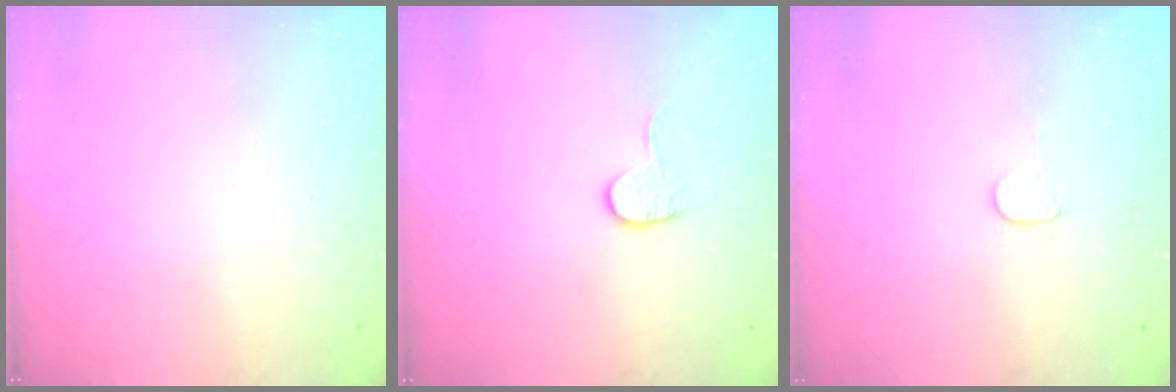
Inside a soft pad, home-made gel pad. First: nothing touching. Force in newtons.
{"total": 3.8, "press": 3.8, "slide": 0.4}
{"total": 3.8, "press": 3.8, "slide": 0.4}